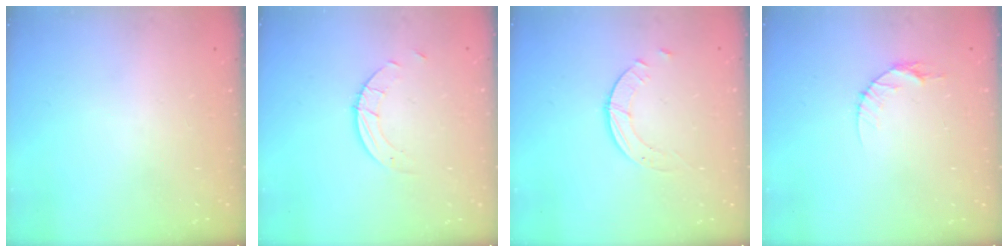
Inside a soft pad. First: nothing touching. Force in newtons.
{"total": 2.5, "press": 2.5, "slide": 0.2}
{"total": 1.8, "press": 1.8, "slide": 0.2}
{"total": 5.3, "press": 5.2, "slide": 0.5}